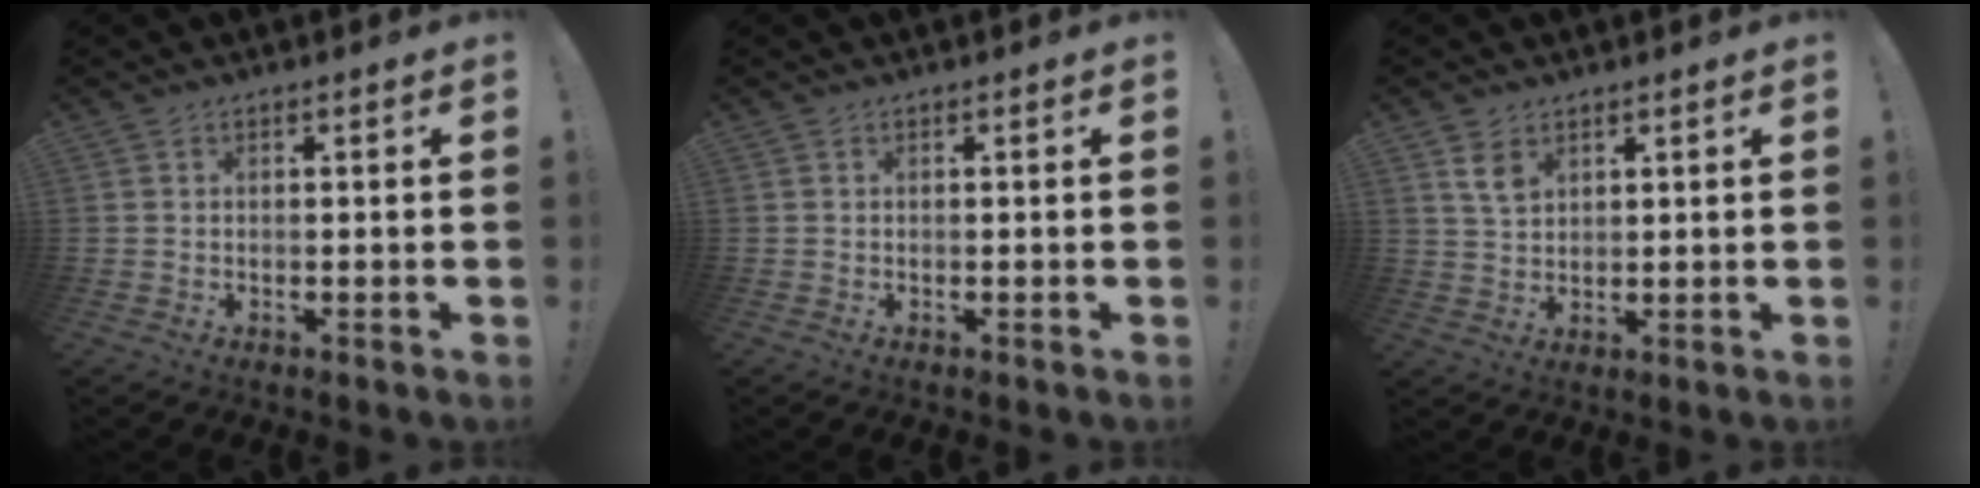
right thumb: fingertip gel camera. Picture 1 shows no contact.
{"total": 0.0}
{"total": 4.8, "force": [2.7, 3.2, 2.3], "torque": [-0.034, -0.011, 0.052]}